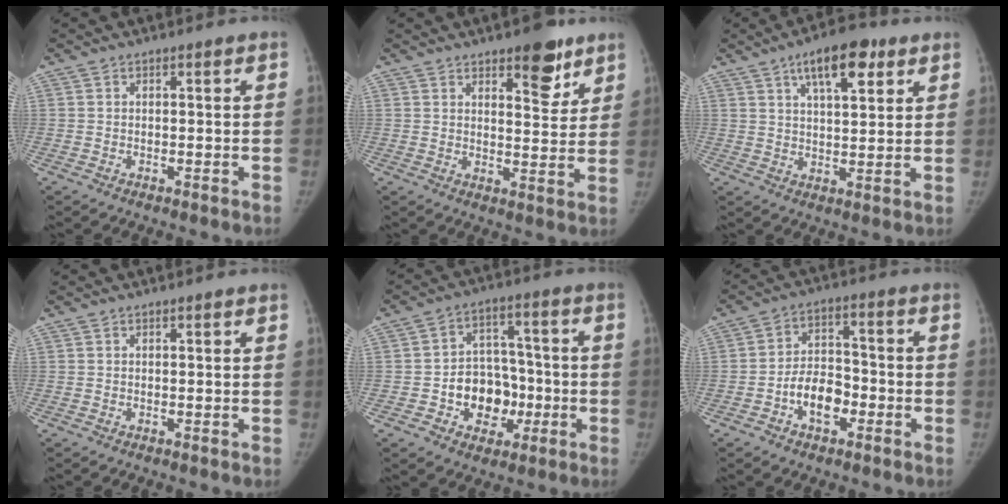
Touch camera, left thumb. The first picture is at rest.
{"total": 8.7, "force": [5.6, 3.5, 5.6], "torque": [-0.047, -0.034, 0.078]}
{"total": 11.1, "force": [5.8, 4.4, 8.4], "torque": [-0.110, -0.017, 0.090]}
{"total": 0.0}
{"total": 11.4, "force": [-3.0, 9.0, 6.3], "torque": [-0.045, 0.036, -0.043]}
{"total": 8.4, "force": [-3.4, 5.2, 5.6], "torque": [-0.073, 0.033, -0.062]}